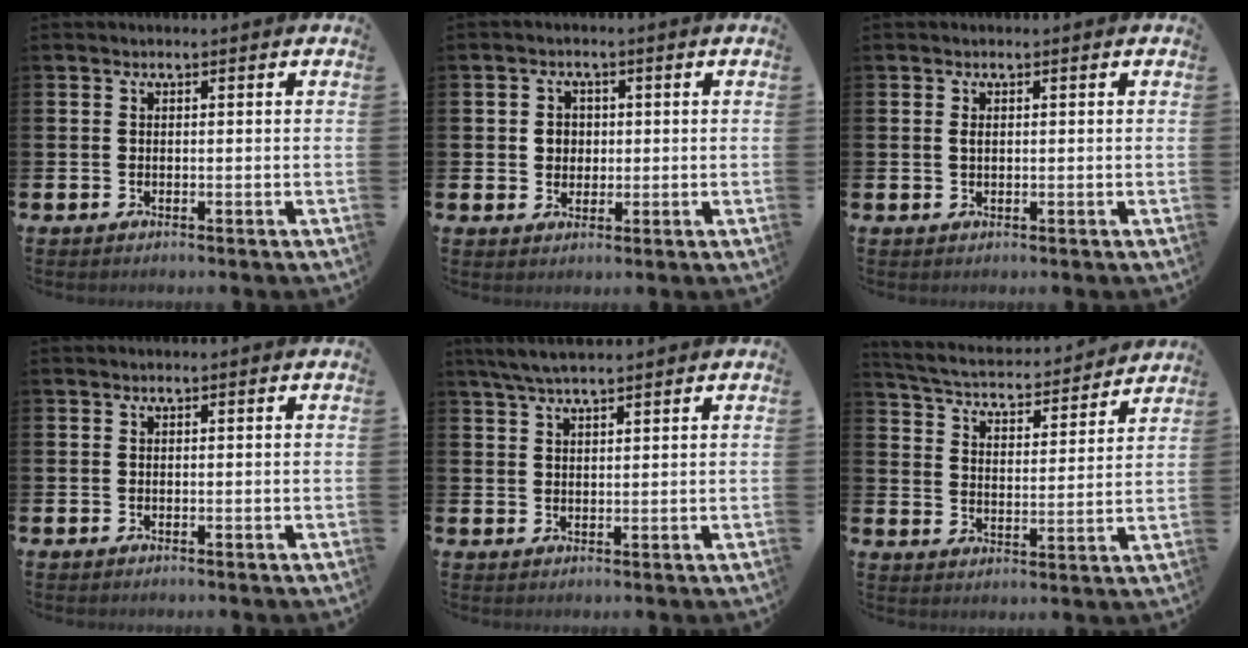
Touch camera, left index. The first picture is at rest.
{"total": 2.6, "force": [0.7, 2.5, 0.6], "torque": [-0.005, 0.005, 0.005]}
{"total": 0.7, "force": [0.2, 0.4, 0.6], "torque": [0.004, -0.003, -0.001]}
{"total": 0.0}
{"total": 4.3, "force": [3.8, 0.7, 2.0], "torque": [-0.042, -0.005, 0.068]}
{"total": 4.7, "force": [4.5, 1.0, 1.0], "torque": [-0.048, -0.042, 0.071]}